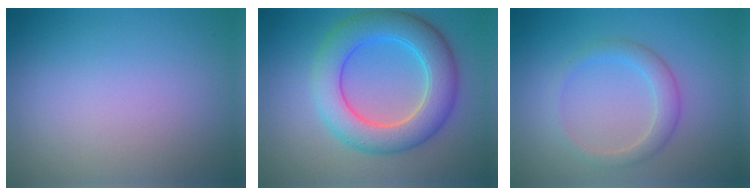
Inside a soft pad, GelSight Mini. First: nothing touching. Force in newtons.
{"total": 7.3, "press": 7.3, "slide": 0.4}
{"total": 2.2, "press": 2.2, "slide": 0.1}